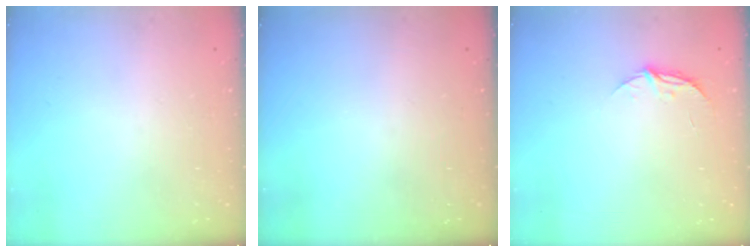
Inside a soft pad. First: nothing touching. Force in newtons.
{"total": 0.0}
{"total": 5.3, "press": 5.3, "slide": 0.5}